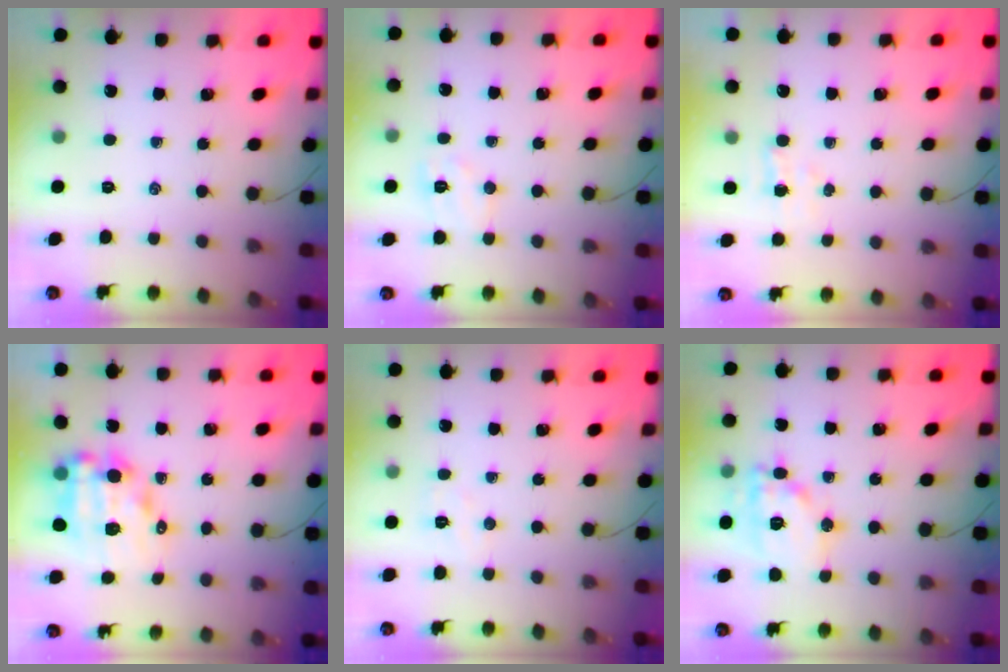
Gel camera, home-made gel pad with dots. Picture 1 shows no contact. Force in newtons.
{"total": 6.4, "press": 6.4, "slide": 1.1}
{"total": 2.5, "press": 2.3, "slide": 0.8}
{"total": 10.7, "press": 10.4, "slide": 2.7}
{"total": 3.8, "press": 3.7, "slide": 0.8}
{"total": 13.6, "press": 13.6, "slide": 1.1}